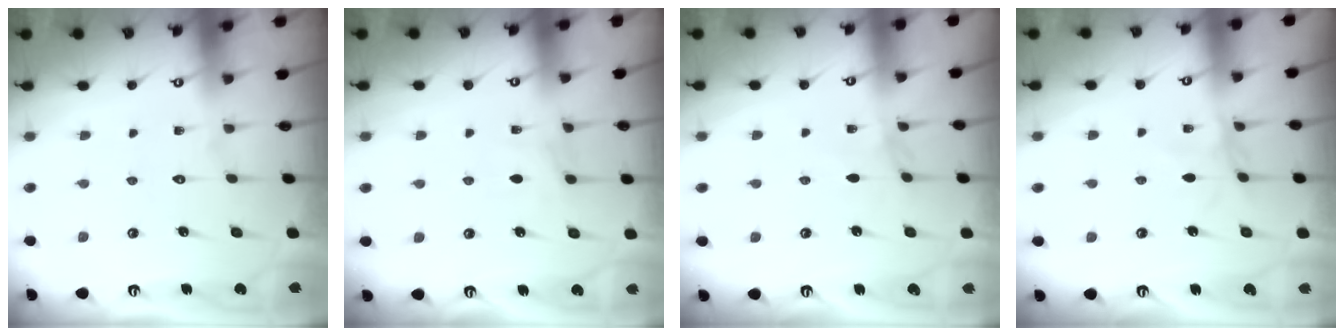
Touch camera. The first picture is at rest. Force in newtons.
{"total": 3.0, "press": 2.9, "slide": 0.5}
{"total": 2.4, "press": 2.3, "slide": 0.4}
{"total": 3.3, "press": 3.3, "slide": 0.5}